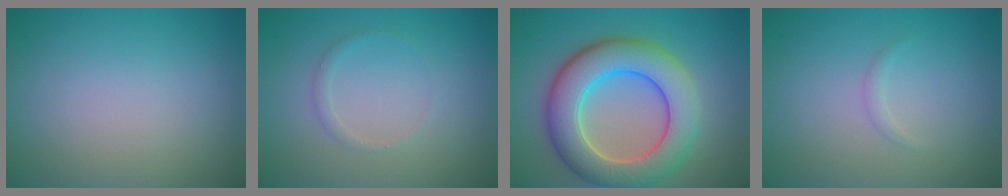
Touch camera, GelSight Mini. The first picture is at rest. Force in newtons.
{"total": 0.9, "press": 0.9, "slide": 0.0}
{"total": 9.2, "press": 9.2, "slide": 0.4}
{"total": 0.6, "press": 0.6, "slide": 0.0}